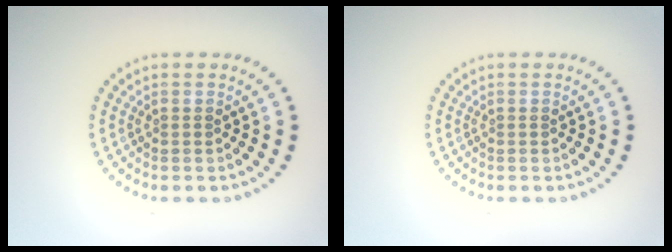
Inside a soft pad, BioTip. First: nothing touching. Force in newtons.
{"total": 0.0}